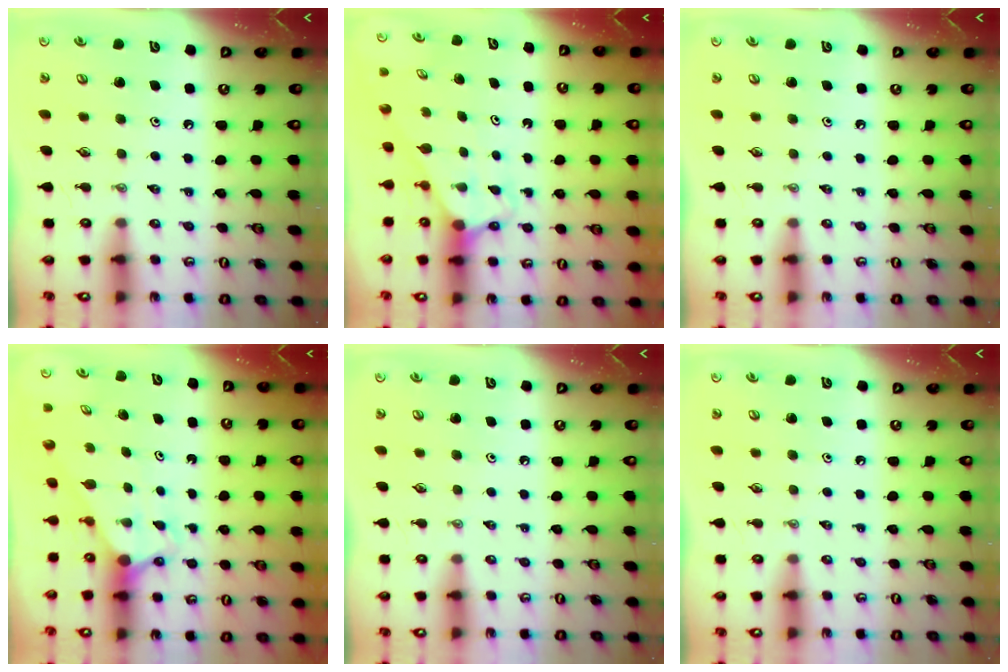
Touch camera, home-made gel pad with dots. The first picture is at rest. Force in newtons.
{"total": 2.6, "press": 2.6, "slide": 0.1}
{"total": 0.0}
{"total": 2.9, "press": 2.9, "slide": 0.0}
{"total": 0.0}
{"total": 0.0}